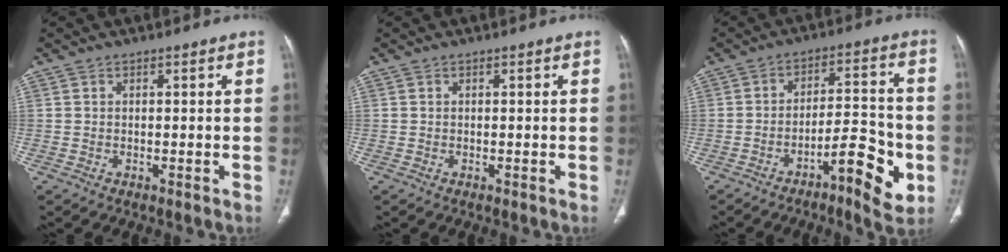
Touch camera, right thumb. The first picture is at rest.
{"total": 0.0}
{"total": 11.7, "force": [-5.0, 3.7, 10.0], "torque": [-0.132, 0.035, -0.073]}